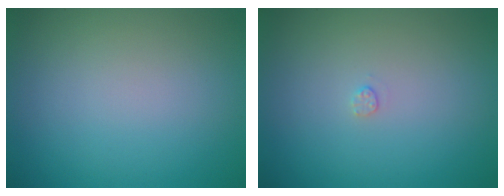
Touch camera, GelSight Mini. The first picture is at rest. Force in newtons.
{"total": 0.5, "press": 0.5, "slide": 0.2}